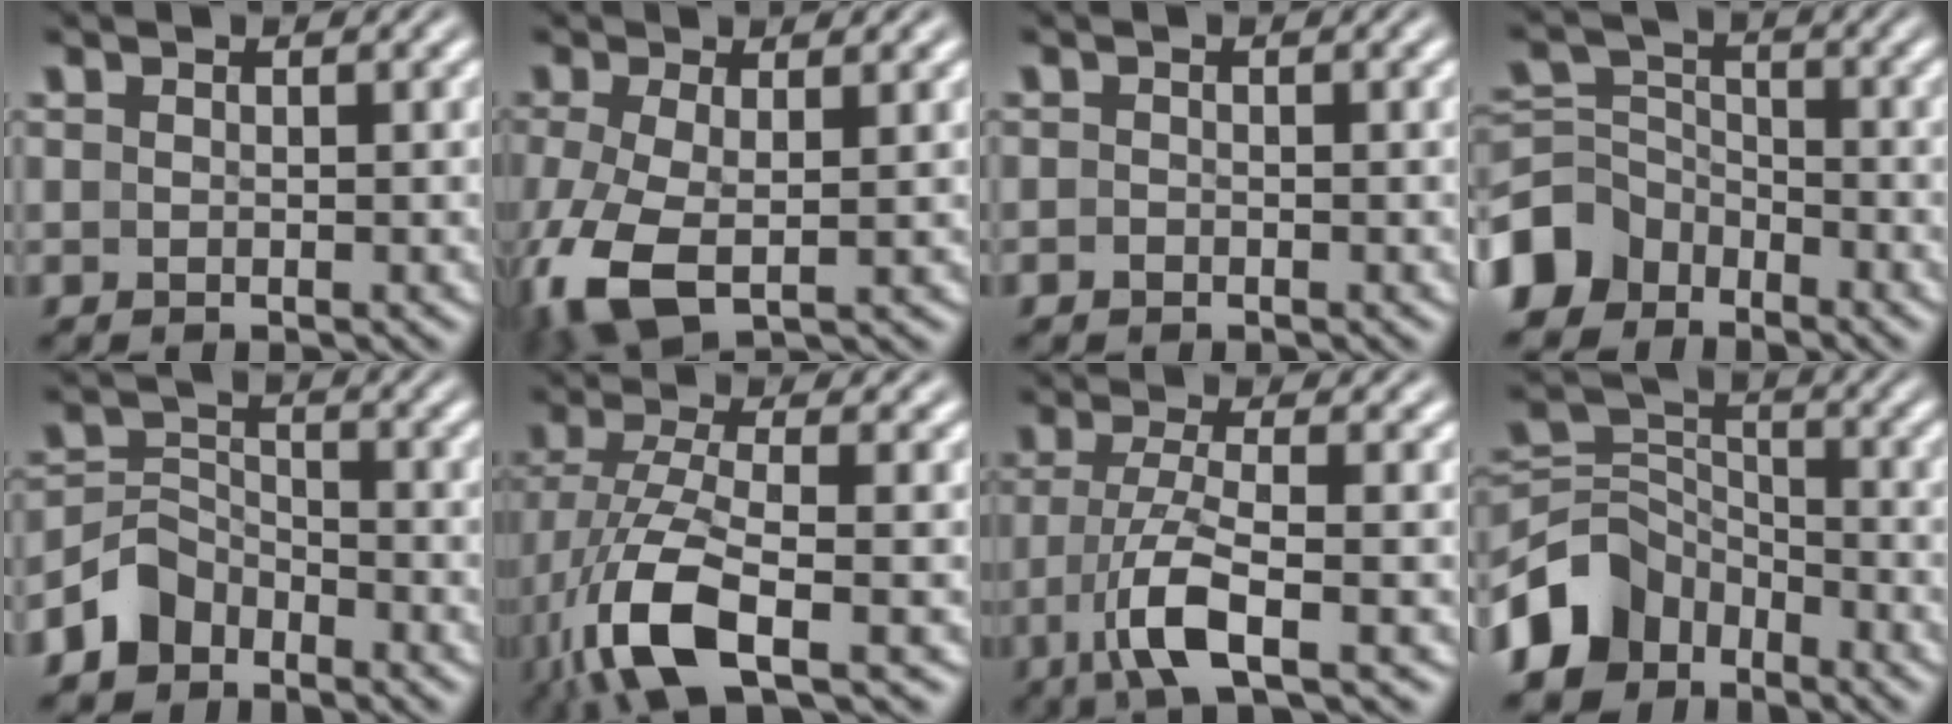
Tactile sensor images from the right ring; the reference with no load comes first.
{"total": 6.7, "force": [-2.4, 4.1, 4.8], "torque": [-0.141, -0.045, -0.014]}
{"total": 0.6, "force": [-0.6, 0.1, 0.0], "torque": [-0.002, -0.008, -0.007]}
{"total": 6.8, "force": [-3.3, 5.4, 2.6], "torque": [-0.065, -0.039, -0.048]}
{"total": 5.6, "force": [-3.7, 3.8, 1.8], "torque": [-0.031, -0.015, -0.063]}
{"total": 7.4, "force": [-2.6, 2.6, 6.4], "torque": [-0.147, -0.037, -0.015]}
{"total": 5.2, "force": [-2.1, 1.0, 4.7], "torque": [-0.096, -0.021, -0.022]}
{"total": 7.9, "force": [-3.7, 6.0, 3.4], "torque": [-0.069, -0.031, -0.061]}